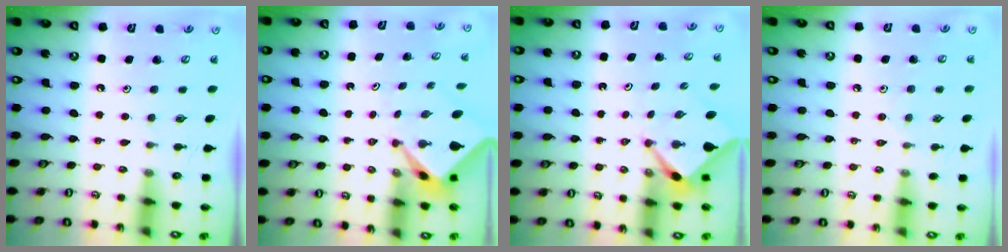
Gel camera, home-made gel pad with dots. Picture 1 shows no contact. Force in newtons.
{"total": 2.4, "press": 2.4, "slide": 0.2}
{"total": 2.5, "press": 2.4, "slide": 0.4}
{"total": 4.9, "press": 4.8, "slide": 0.8}